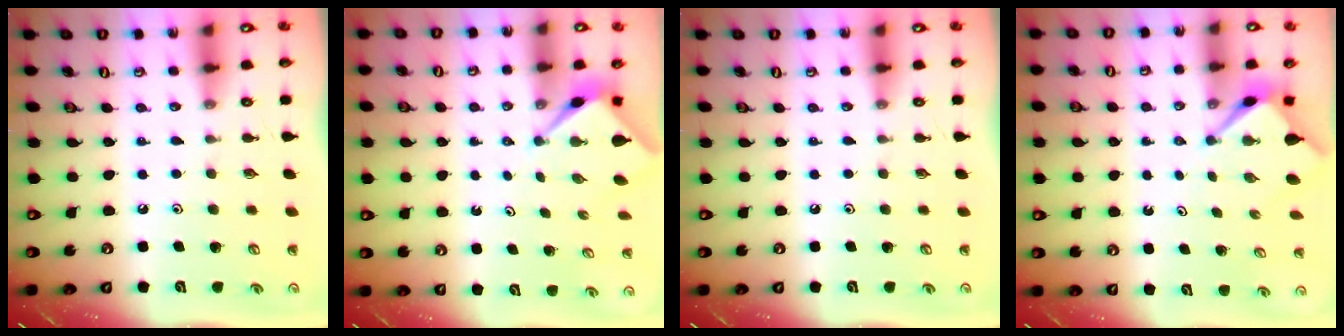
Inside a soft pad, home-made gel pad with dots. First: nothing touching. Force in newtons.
{"total": 2.6, "press": 2.6, "slide": 0.0}
{"total": 0.0}
{"total": 2.9, "press": 2.9, "slide": 0.2}